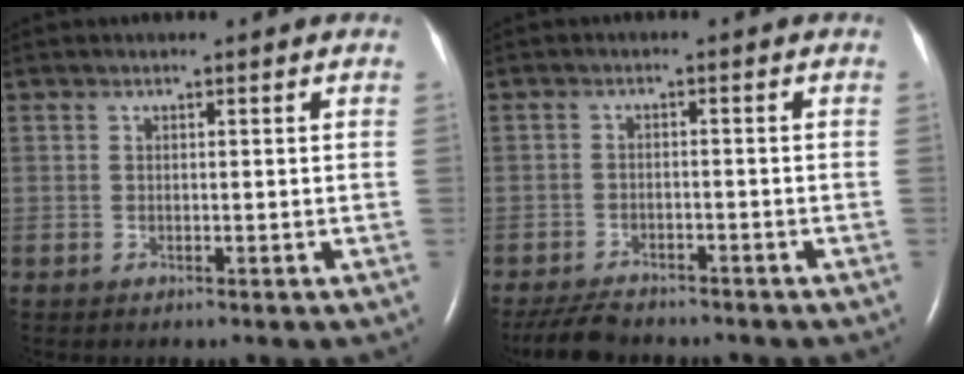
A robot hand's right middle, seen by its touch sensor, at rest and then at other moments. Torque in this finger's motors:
{"motor_torque": [0.21, -0.25, 0.03, 0.00]}